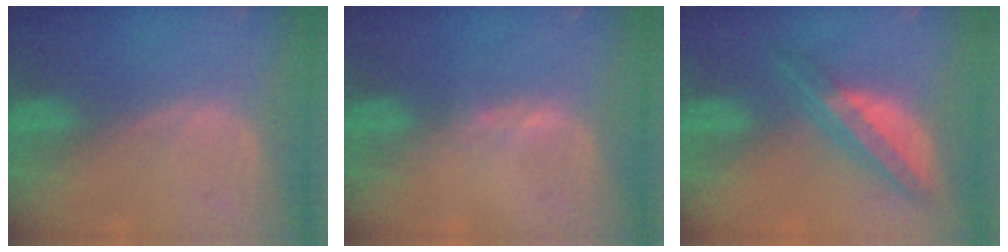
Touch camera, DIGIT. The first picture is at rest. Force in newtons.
{"total": 0.7, "press": 0.7, "slide": 0.2}
{"total": 6.6, "press": 5.8, "slide": 3.1}